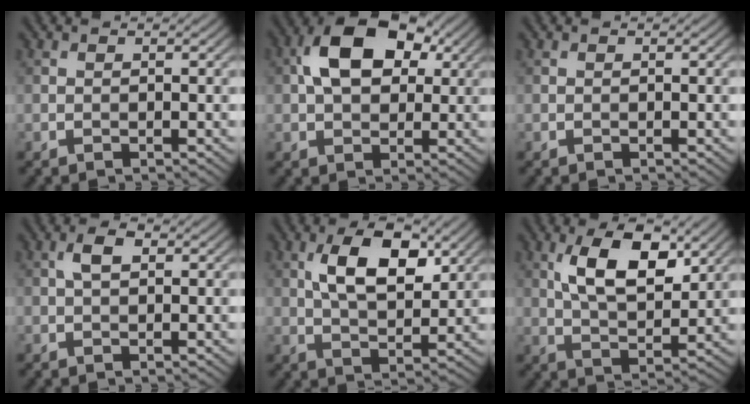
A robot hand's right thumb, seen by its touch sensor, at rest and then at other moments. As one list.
[{"total": 10.5, "force": [2.7, 6.6, 7.7], "torque": [-0.150, 0.019, 0.039]}, {"total": 0.0}, {"total": 2.6, "force": [0.8, 1.3, 2.2], "torque": [-0.044, 0.007, 0.012]}, {"total": 9.0, "force": [3.2, 4.2, 7.3], "torque": [-0.131, 0.006, 0.056]}, {"total": 10.0, "force": [3.9, 4.5, 8.0], "torque": [-0.147, 0.004, 0.073]}]